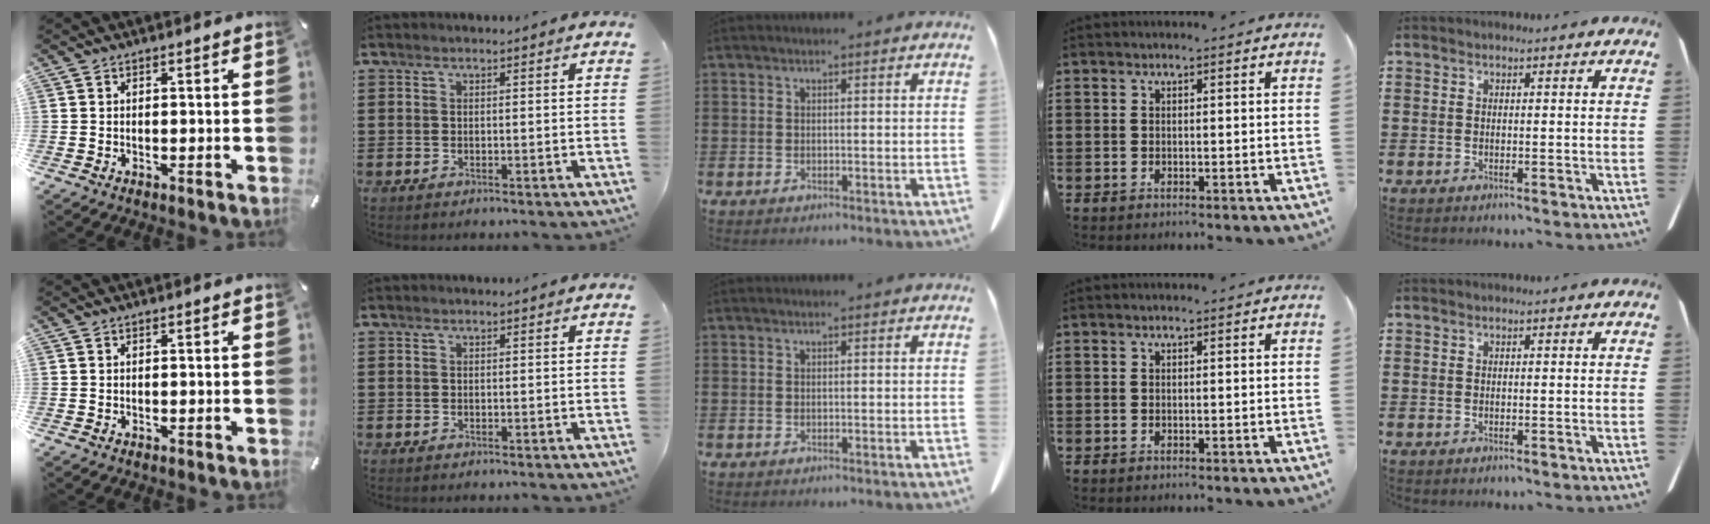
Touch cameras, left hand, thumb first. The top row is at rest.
{}